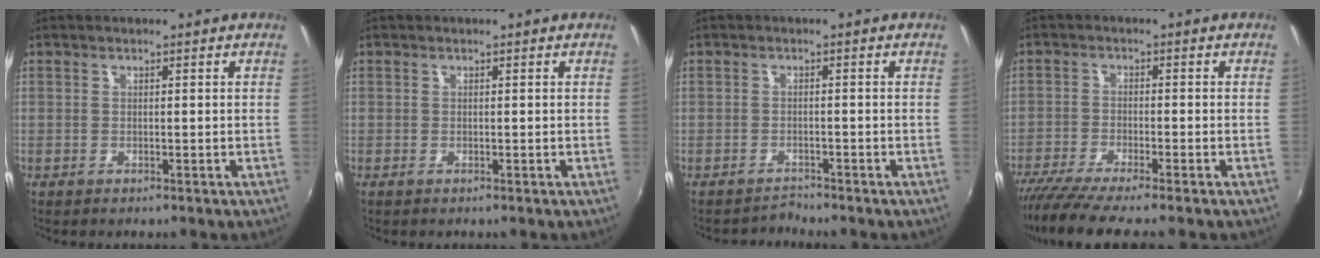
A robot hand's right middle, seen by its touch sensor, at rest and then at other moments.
{"total": 0.0}
{"total": 1.8, "force": [-1.7, 0.3, -0.6], "torque": [0.008, 0.002, -0.031]}
{"total": 7.8, "force": [-6.7, -0.3, 4.1], "torque": [-0.098, -0.031, -0.117]}